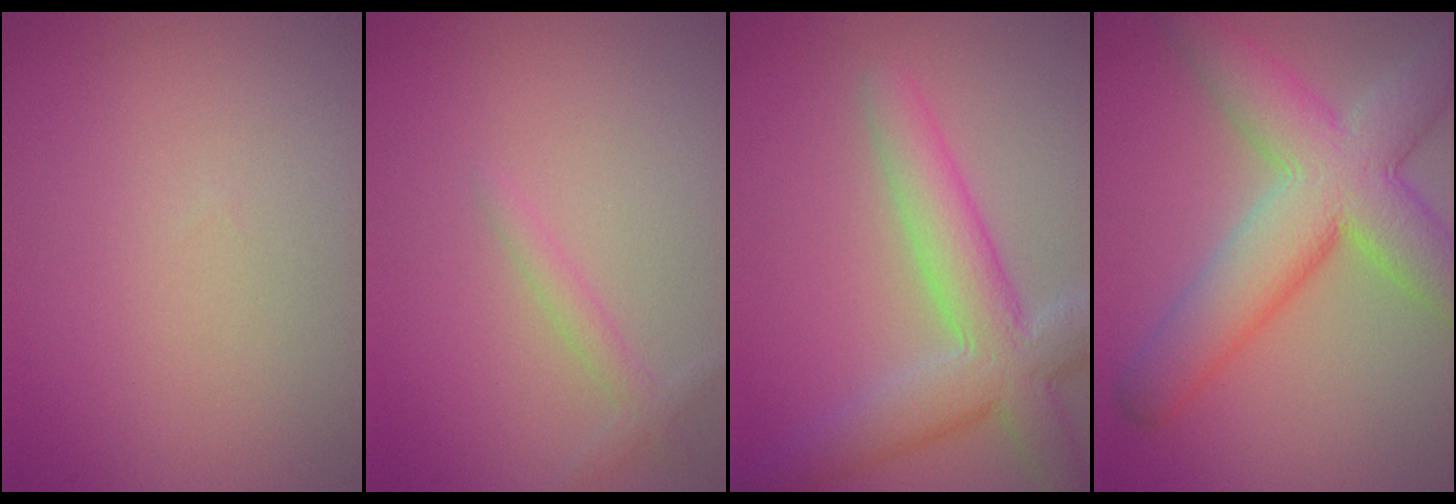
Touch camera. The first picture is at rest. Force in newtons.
{"total": 1.4, "press": 1.4, "slide": 0.1}
{"total": 6.4, "press": 6.4, "slide": 0.5}
{"total": 9.2, "press": 9.2, "slide": 0.3}